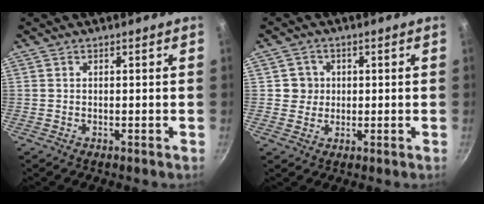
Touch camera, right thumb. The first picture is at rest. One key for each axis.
{"total": 3.7, "fx": 0.5, "fy": 3.6, "fz": 0.5, "tx": 0.019, "ty": 0.008, "tz": 0.004}